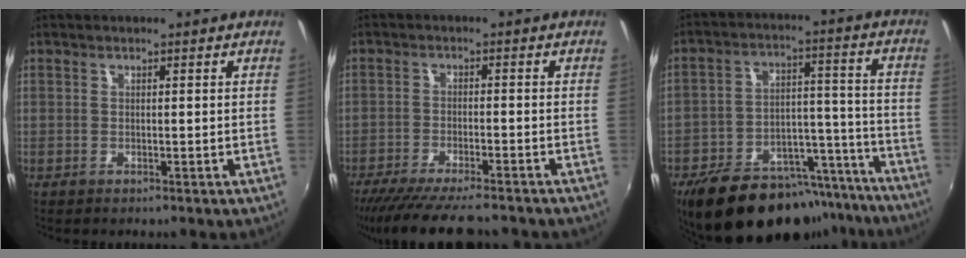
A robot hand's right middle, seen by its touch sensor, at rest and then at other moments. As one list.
[{"total": 12.7, "force": [-11.0, 1.4, 6.3], "torque": [-0.132, -0.036, -0.176]}, {"total": 22.9, "force": [-18.3, 9.7, 9.8], "torque": [-0.176, 0.032, -0.238]}]